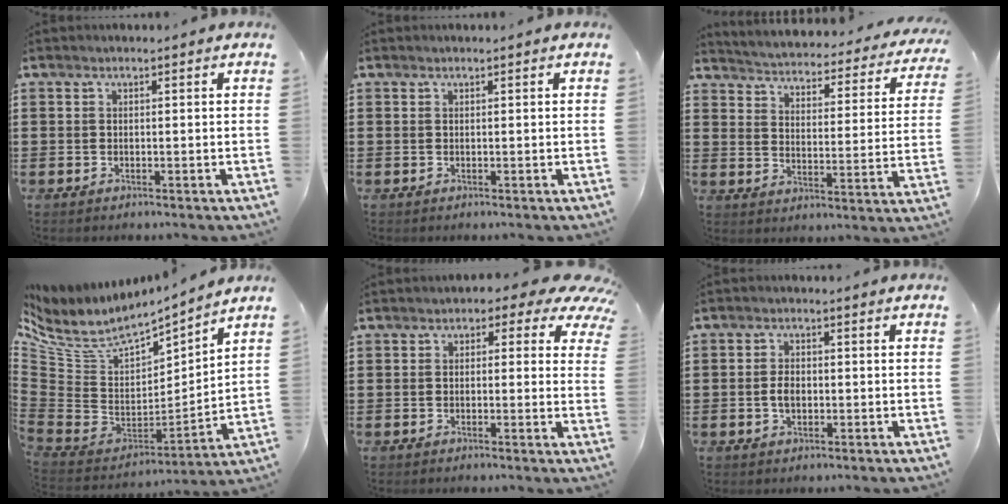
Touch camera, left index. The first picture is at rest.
{"total": 0.0}
{"total": 2.9, "force": [2.8, -0.2, 0.4], "torque": [-0.028, -0.033, 0.037]}
{"total": 6.4, "force": [4.4, 2.8, 3.7], "torque": [-0.094, -0.038, 0.074]}
{"total": 2.9, "force": [1.0, 1.9, 2.0], "torque": [-0.031, -0.001, 0.010]}
{"total": 2.5, "force": [-0.3, 1.6, 2.0], "torque": [-0.046, 0.002, -0.009]}